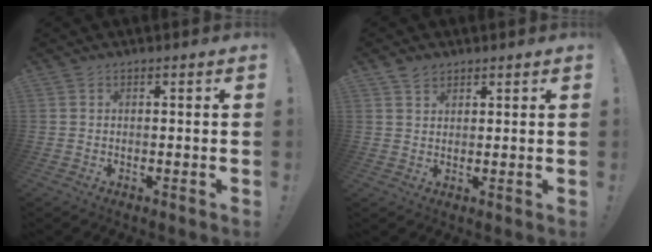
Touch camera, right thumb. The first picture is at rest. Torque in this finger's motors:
{"motor_torque": [-0.40, 0.46, 0.15, -0.04, -0.04]}